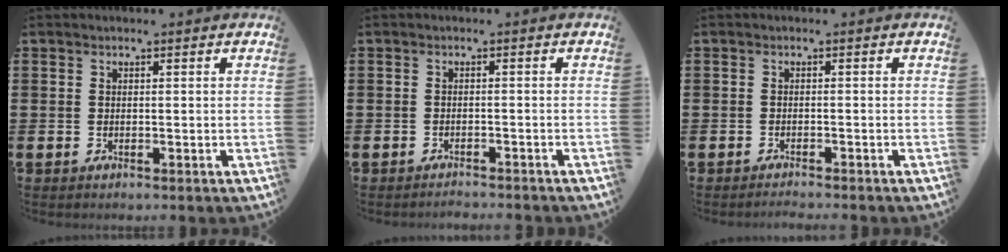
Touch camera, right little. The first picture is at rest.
{"total": 1.0, "force": [-1.0, -0.1, 0.0], "torque": [-0.002, 0.001, -0.021]}
{"total": 0.8, "force": [-0.8, -0.1, 0.1], "torque": [-0.002, -0.001, -0.016]}